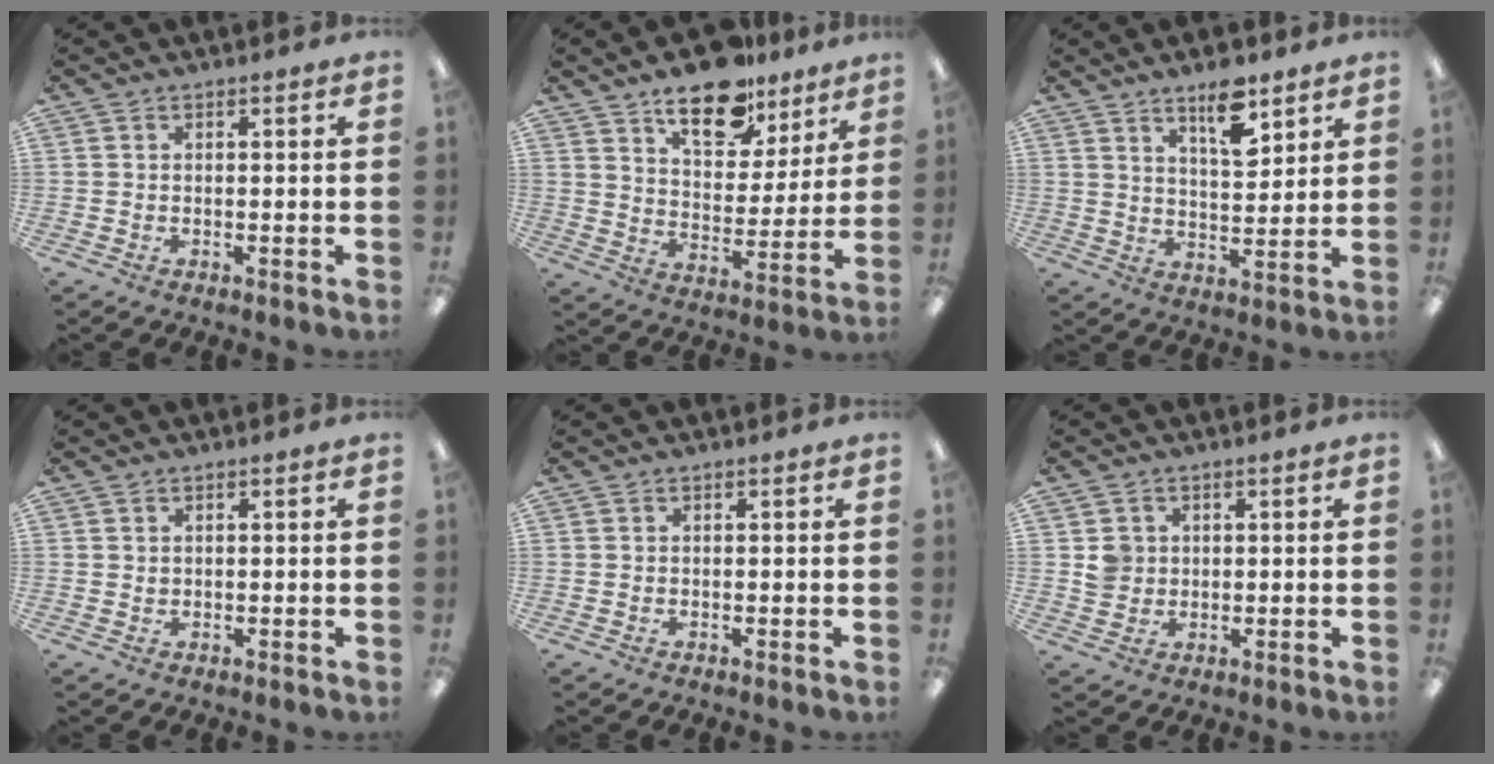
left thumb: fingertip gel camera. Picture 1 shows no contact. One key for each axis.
{"total": 15.6, "fx": 11.5, "fy": 7.4, "fz": 7.6, "tx": -0.106, "ty": -0.065, "tz": 0.200}
{"total": 10.2, "fx": 6.9, "fy": 4.0, "fz": 6.4, "tx": -0.093, "ty": -0.037, "tz": 0.115}
{"total": 0.8, "fx": 0.4, "fy": 0.7, "fz": 0.1, "tx": -0.004, "ty": 0.002, "tz": 0.008}
{"total": 0.0}
{"total": 4.1, "fx": 0.9, "fy": 4.0, "fz": 0.8, "tx": -0.011, "ty": 0.002, "tz": 0.014}